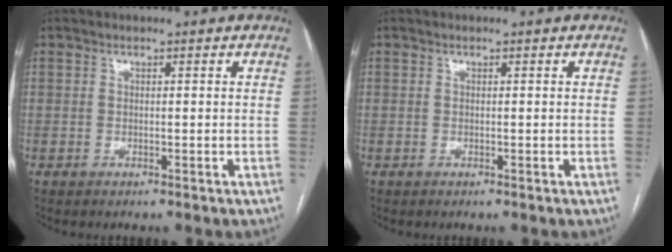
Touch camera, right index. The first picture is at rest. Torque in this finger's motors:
{"motor_torque": [0.00, 0.00, 0.00, 0.00]}